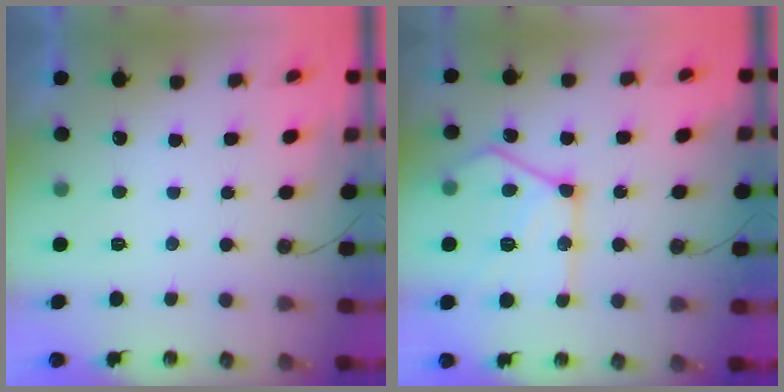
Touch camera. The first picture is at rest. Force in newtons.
{"total": 19.5, "press": 19.4, "slide": 1.8}